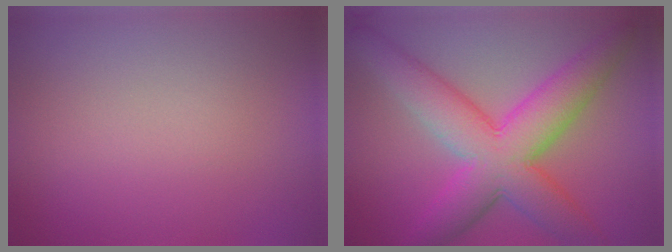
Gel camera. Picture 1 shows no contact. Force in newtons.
{"total": 9.1, "press": 9.1, "slide": 0.1}